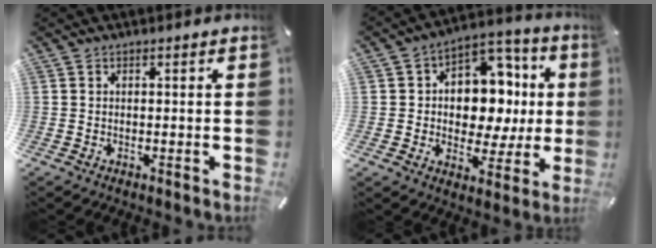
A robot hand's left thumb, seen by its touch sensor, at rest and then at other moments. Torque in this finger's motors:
{"motor_torque": [2.28, 2.29, 1.14, -0.14, 0.14]}